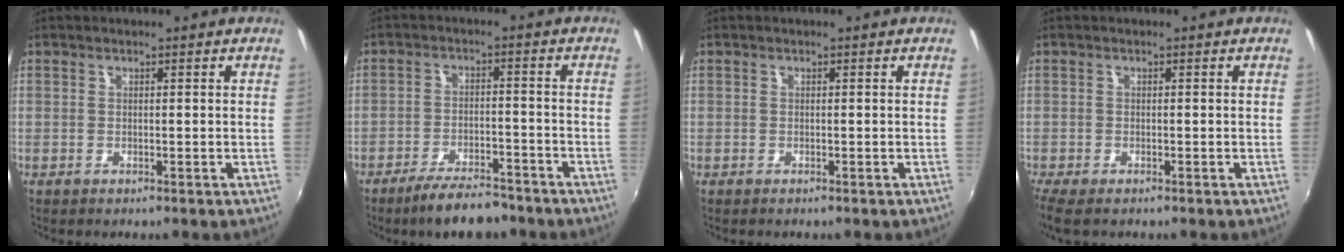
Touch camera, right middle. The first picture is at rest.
{"total": 9.3, "force": [-7.6, 2.7, 4.5], "torque": [-0.098, -0.005, -0.119]}
{"total": 0.0}
{"total": 4.1, "force": [-2.9, 1.0, 2.7], "torque": [-0.059, -0.022, -0.051]}